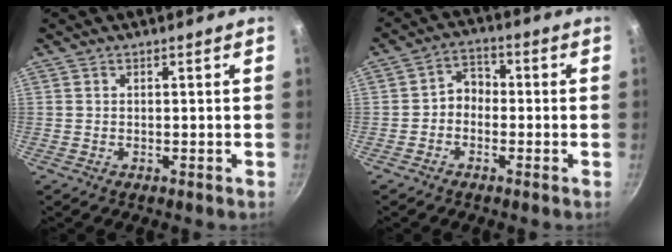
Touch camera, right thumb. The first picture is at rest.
{"total": 4.4, "force": [-1.1, 3.5, 2.4], "torque": [-0.015, 0.026, -0.031]}